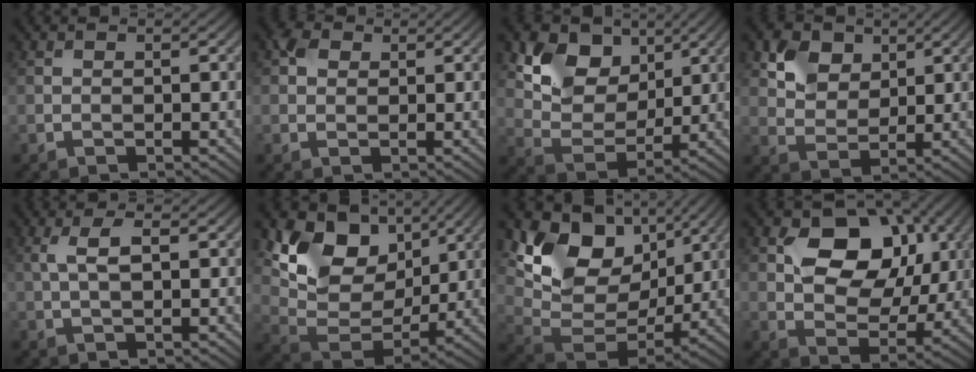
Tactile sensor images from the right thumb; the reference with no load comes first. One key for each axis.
{"total": 2.2, "fx": 0.9, "fy": 1.7, "fz": 0.9, "tx": -0.020, "ty": 0.005, "tz": 0.011}
{"total": 10.2, "fx": 4.7, "fy": 7.1, "fz": 5.6, "tx": -0.117, "ty": -0.005, "tz": 0.078}
{"total": 6.9, "fx": 3.7, "fy": 4.8, "fz": 3.3, "tx": -0.094, "ty": -0.010, "tz": 0.074}
{"total": 3.1, "fx": 0.7, "fy": 0.9, "fz": 2.9, "tx": -0.062, "ty": 0.005, "tz": 0.014}
{"total": 13.0, "fx": 5.9, "fy": 8.7, "fz": 7.7, "tx": -0.149, "ty": -0.003, "tz": 0.107}
{"total": 14.4, "fx": 6.1, "fy": 9.6, "fz": 8.9, "tx": -0.179, "ty": 0.005, "tz": 0.117}
{"total": 11.9, "fx": 3.8, "fy": 8.1, "fz": 7.8, "tx": -0.127, "ty": 0.005, "tz": 0.055}